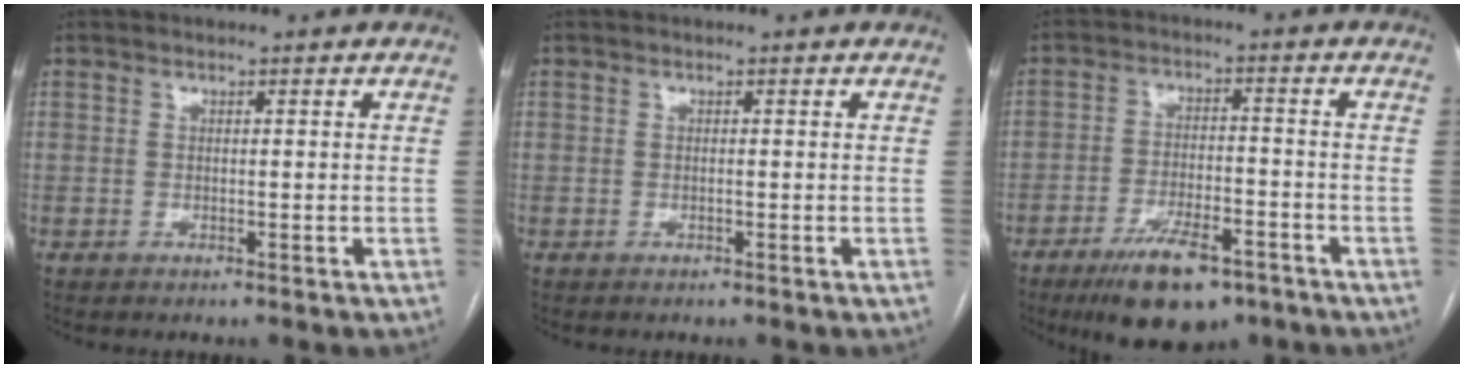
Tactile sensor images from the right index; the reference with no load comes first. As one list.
[{"total": 0.0}, {"total": 10.8, "force": [-7.3, 3.6, 7.1], "torque": [-0.123, -0.008, -0.117]}]